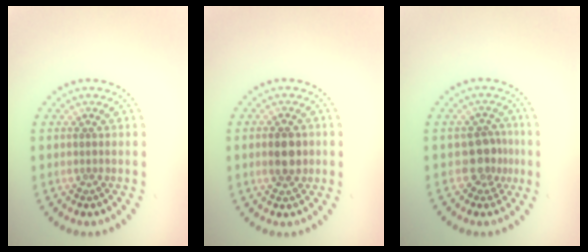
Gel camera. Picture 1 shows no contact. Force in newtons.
{"total": 2.9, "press": 2.9, "slide": 0.1}
{"total": 2.7, "press": 2.2, "slide": 1.6}